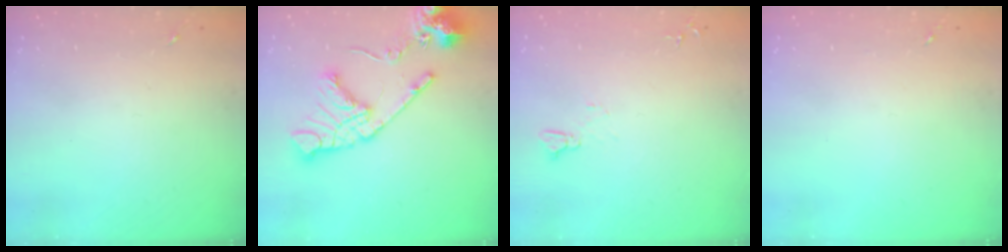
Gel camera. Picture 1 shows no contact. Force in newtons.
{"total": 18.2, "press": 18.0, "slide": 2.5}
{"total": 4.1, "press": 4.1, "slide": 0.4}
{"total": 0.0}